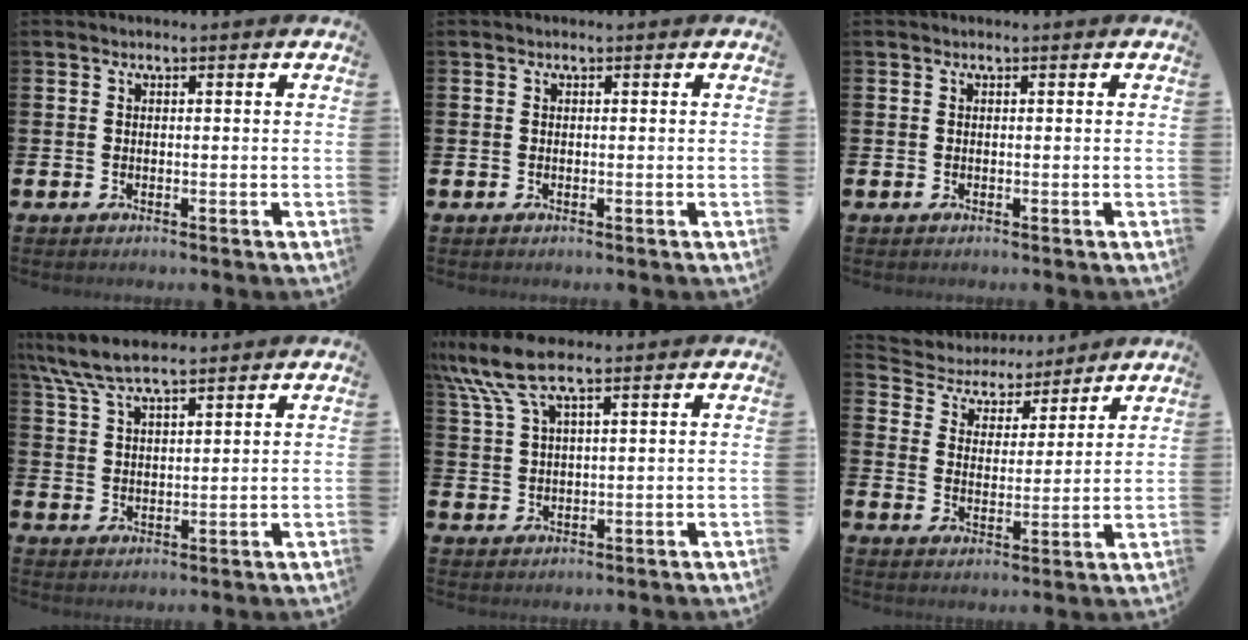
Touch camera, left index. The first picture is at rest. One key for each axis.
{"total": 0.0}
{"total": 0.0}
{"total": 7.6, "fx": 6.8, "fy": 1.6, "fz": 3.1, "tx": -0.076, "ty": -0.022, "tz": 0.123}
{"total": 8.3, "fx": 5.8, "fy": 2.3, "fz": 5.5, "tx": -0.124, "ty": -0.006, "tz": 0.106}
{"total": 5.1, "fx": 4.7, "fy": 2.1, "fz": 0.2, "tx": -0.038, "ty": -0.036, "tz": 0.077}